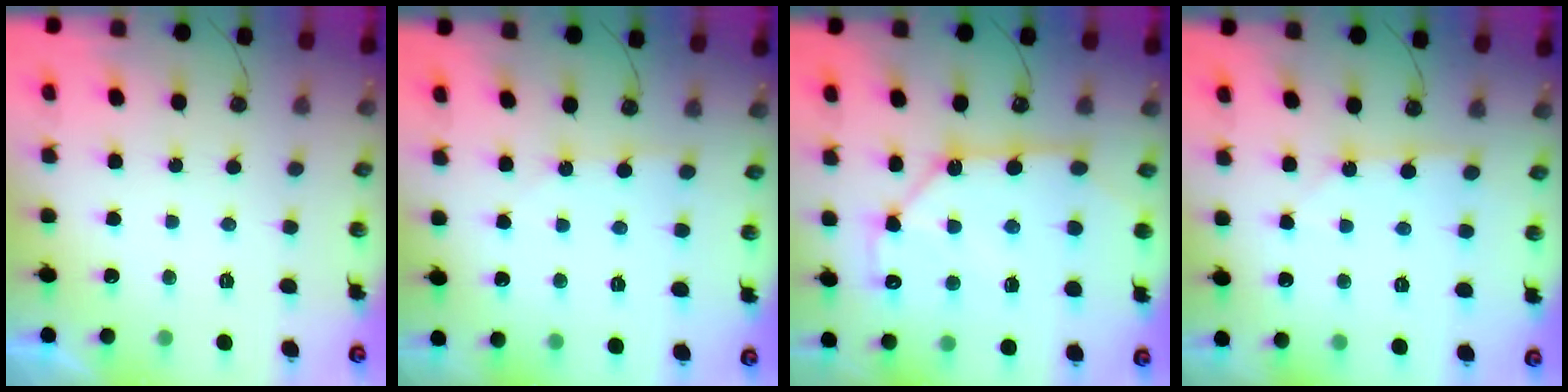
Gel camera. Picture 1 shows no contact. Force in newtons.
{"total": 4.2, "press": 4.2, "slide": 0.5}
{"total": 14.4, "press": 14.4, "slide": 1.0}
{"total": 3.4, "press": 3.4, "slide": 0.1}